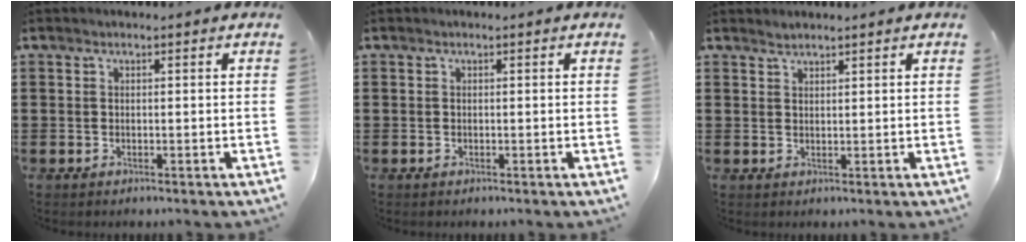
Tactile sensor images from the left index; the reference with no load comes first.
{"total": 0.0}
{"total": 1.1, "force": [1.1, 0.1, 0.0], "torque": [-0.002, 0.000, 0.021]}